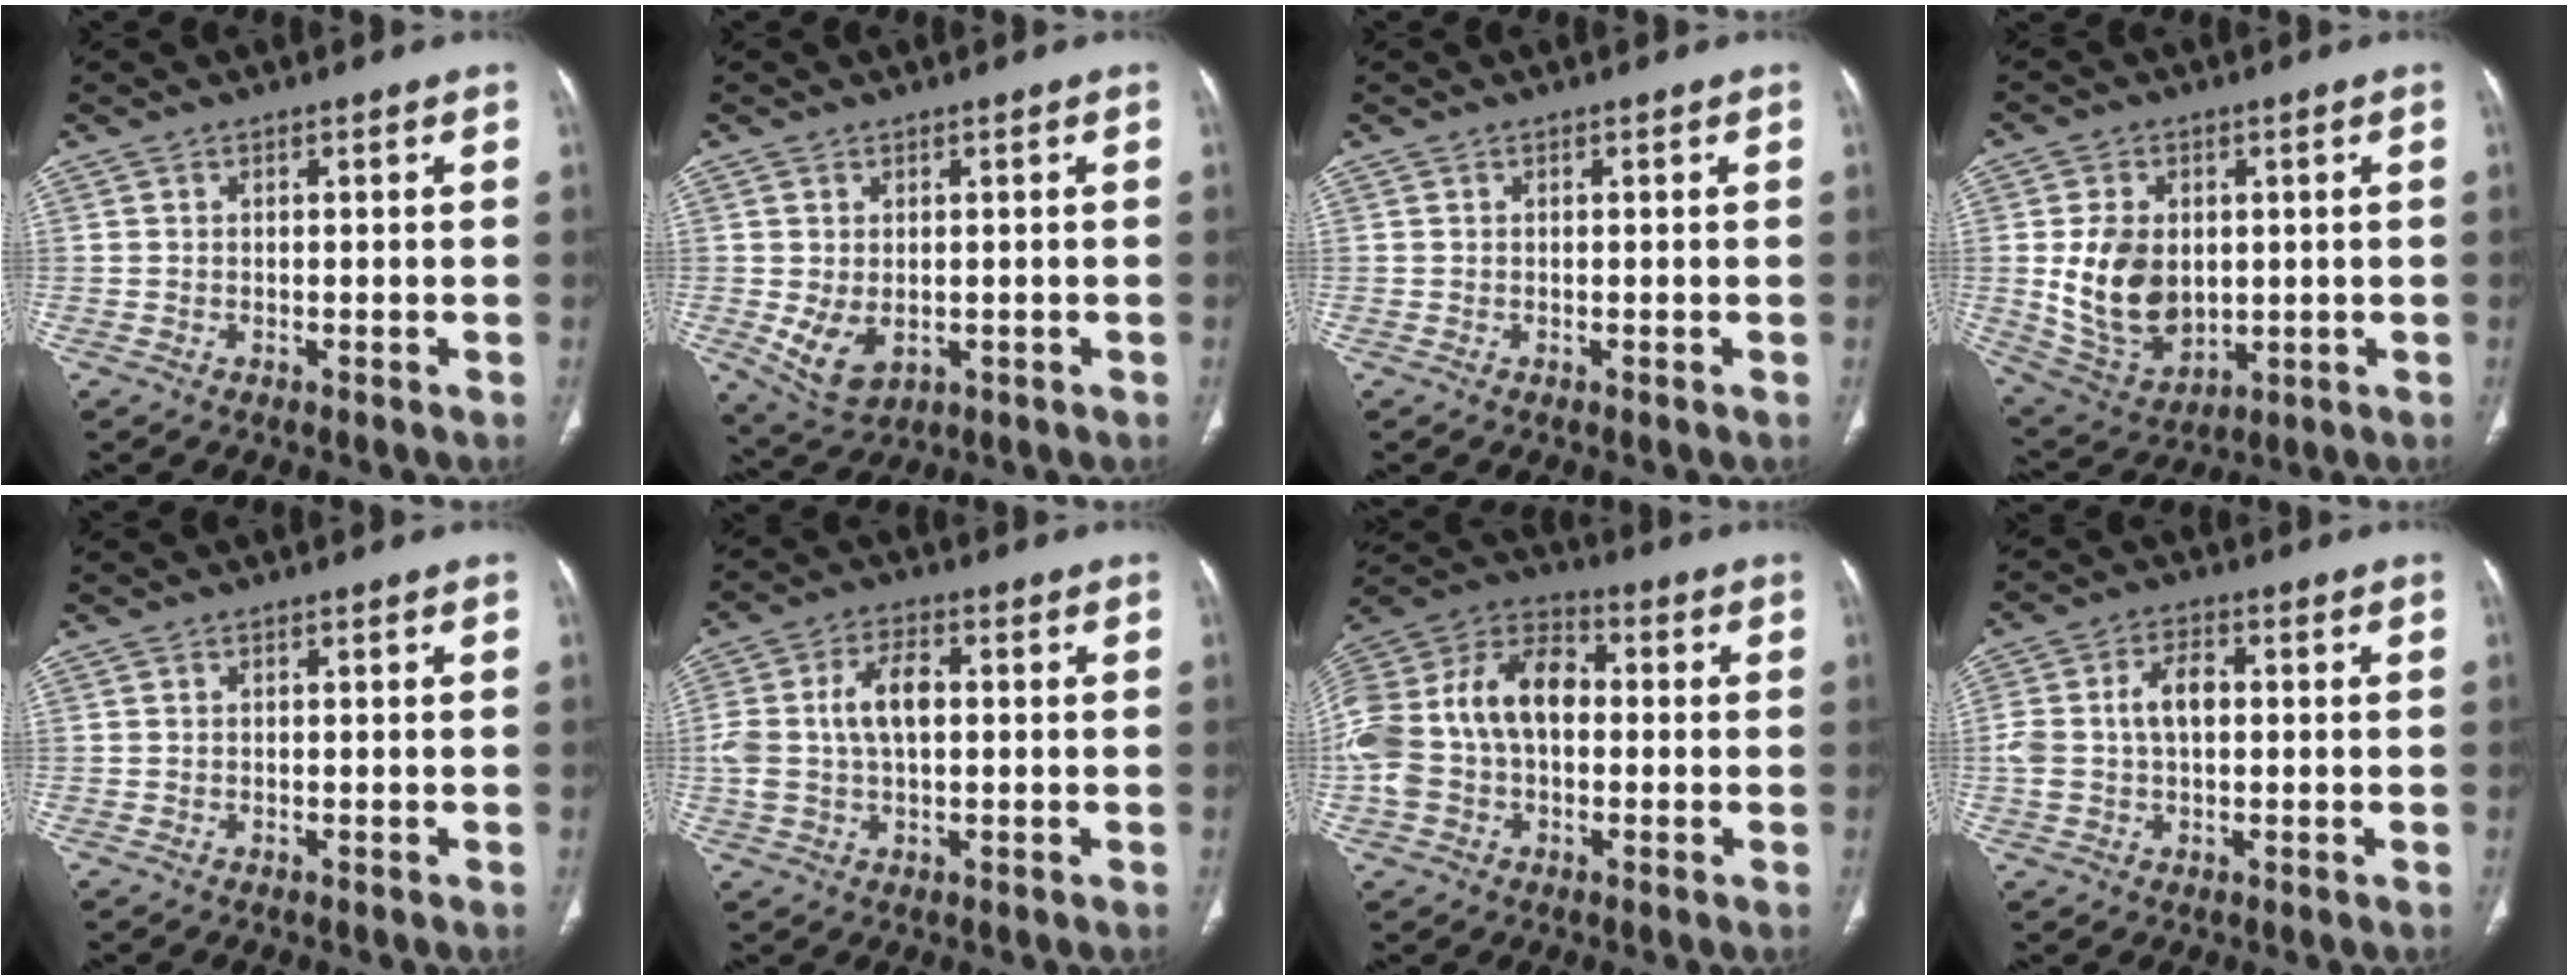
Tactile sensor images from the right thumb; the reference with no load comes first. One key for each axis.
{"total": 6.3, "fx": -0.7, "fy": 4.2, "fz": 4.6, "tx": -0.083, "ty": -0.010, "tz": 0.006}
{"total": 0.0}
{"total": 13.5, "fx": 0.6, "fy": 9.7, "fz": 9.4, "tx": -0.145, "ty": -0.012, "tz": 0.036}
{"total": 0.0}
{"total": 8.9, "fx": 0.7, "fy": 5.0, "fz": 7.3, "tx": -0.152, "ty": 0.021, "tz": 0.014}
{"total": 19.7, "fx": 0.0, "fy": 13.3, "fz": 14.4, "tx": -0.300, "ty": 0.044, "tz": -0.005}
{"total": 7.7, "fx": 0.5, "fy": 4.8, "fz": 6.0, "tx": -0.123, "ty": 0.025, "tz": 0.009}